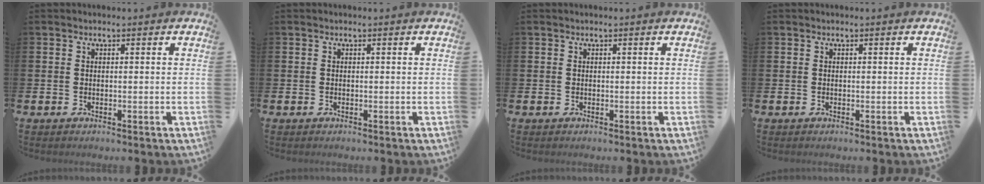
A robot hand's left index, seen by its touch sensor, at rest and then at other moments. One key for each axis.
{"total": 0.0}
{"total": 0.0}
{"total": 0.0}